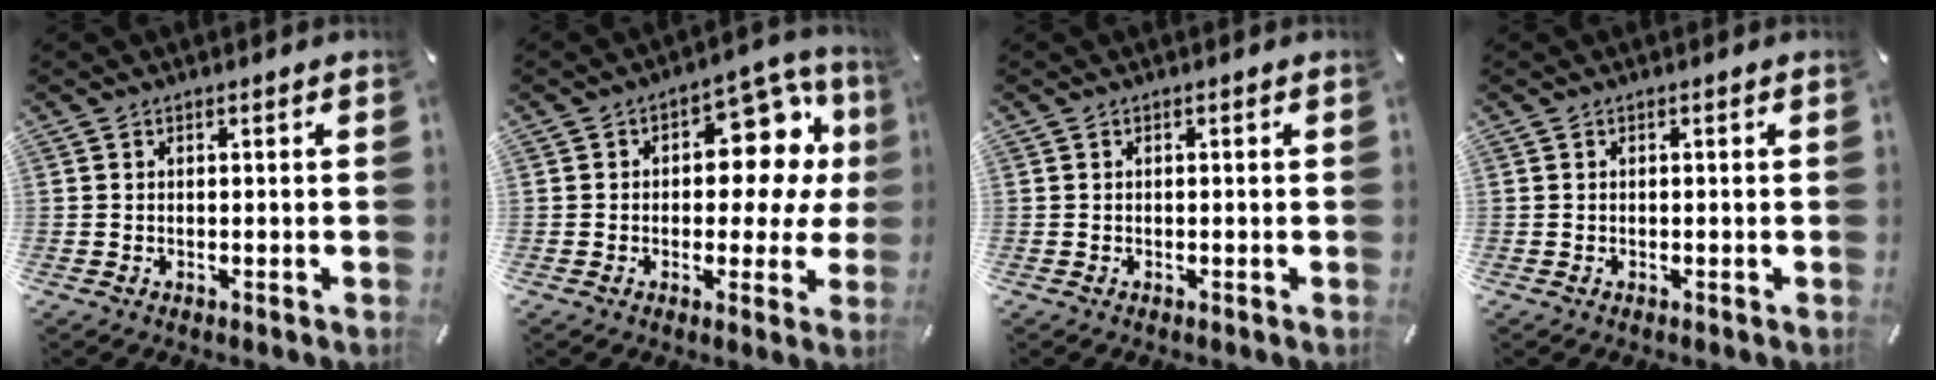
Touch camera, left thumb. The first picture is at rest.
{"total": 14.2, "force": [3.8, 8.9, 10.3], "torque": [-0.129, -0.029, 0.067]}
{"total": 0.0}
{"total": 0.0}